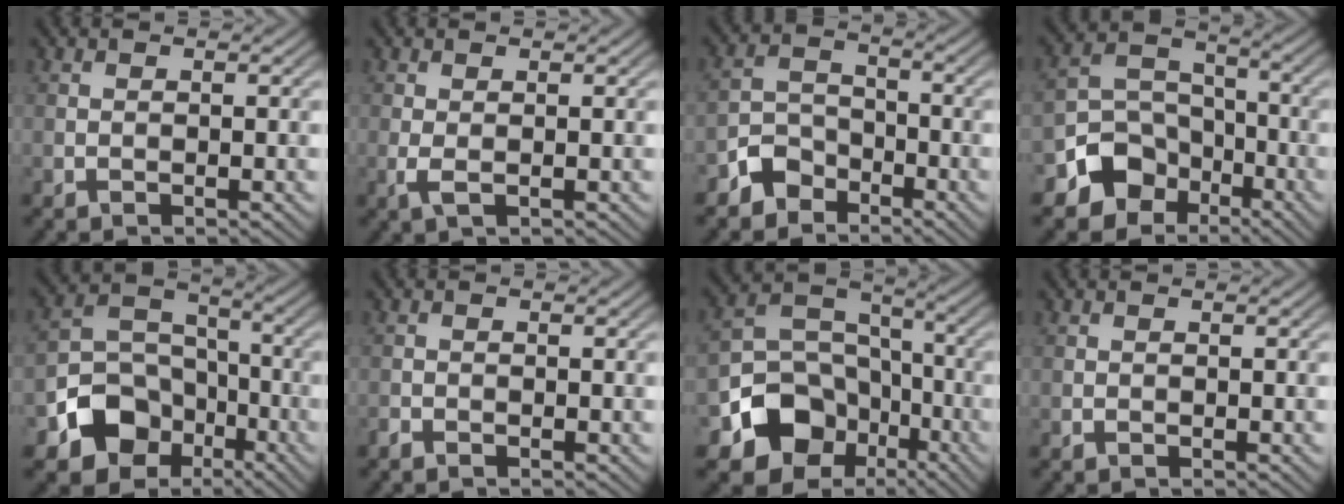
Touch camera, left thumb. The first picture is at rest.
{"total": 1.5, "force": [0.0, 0.4, 1.5], "torque": [-0.040, 0.001, -0.002]}
{"total": 4.7, "force": [-3.3, 3.1, 1.3], "torque": [-0.030, 0.004, -0.077]}
{"total": 8.5, "force": [-4.9, 6.3, 3.1], "torque": [-0.066, -0.010, -0.104]}
{"total": 10.0, "force": [-5.0, 7.5, 4.3], "torque": [-0.089, -0.016, -0.102]}
{"total": 0.7, "force": [-0.7, 0.1, 0.2], "torque": [-0.004, -0.001, -0.016]}
{"total": 11.9, "force": [-5.4, 9.1, 5.4], "torque": [-0.123, -0.026, -0.102]}
{"total": 0.0}